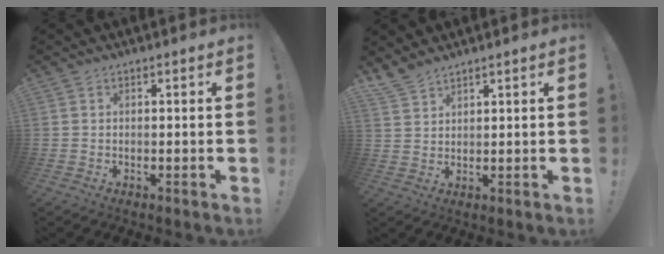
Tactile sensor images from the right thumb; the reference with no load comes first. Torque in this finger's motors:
{"motor_torque": [-0.62, 0.68, 0.13, 0.10, 0.01]}